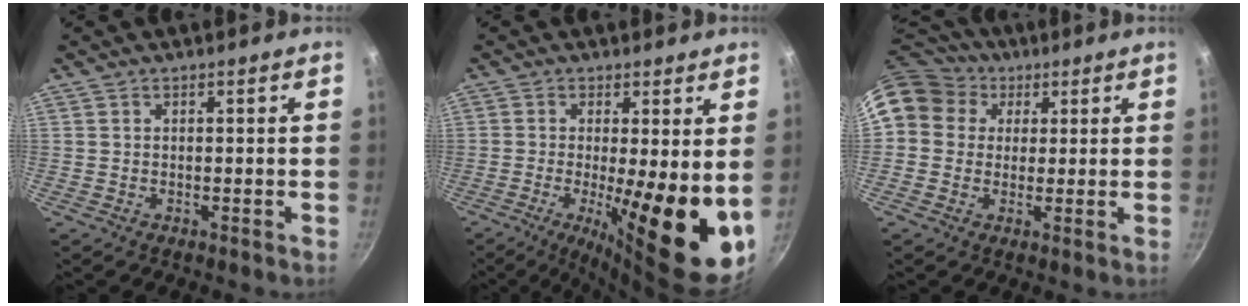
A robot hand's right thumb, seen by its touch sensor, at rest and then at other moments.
{"total": 16.6, "force": [-1.8, 4.1, 16.0], "torque": [-0.223, -0.028, -0.023]}
{"total": 13.8, "force": [4.7, 11.6, 5.6], "torque": [-0.102, 0.026, 0.072]}